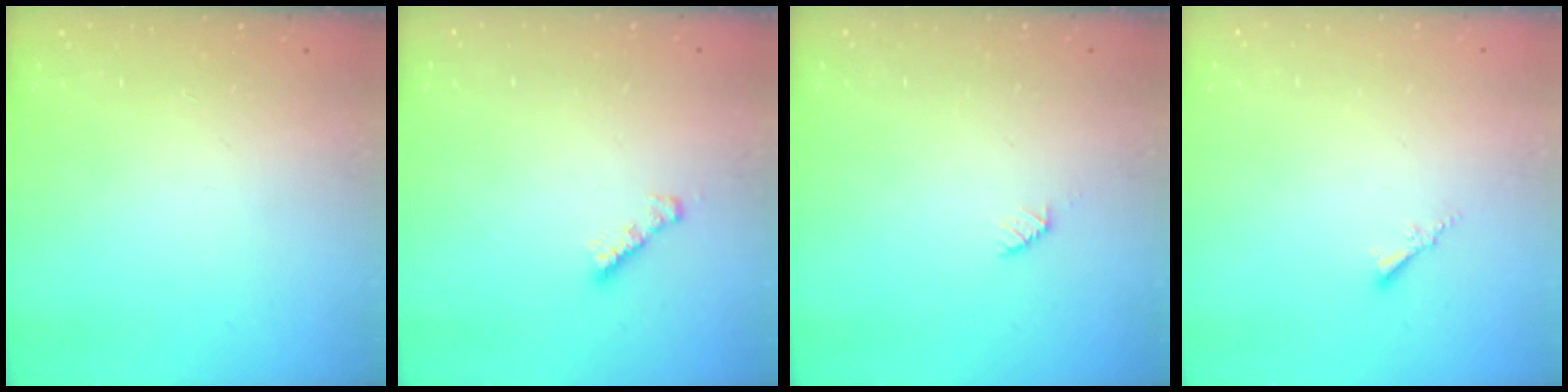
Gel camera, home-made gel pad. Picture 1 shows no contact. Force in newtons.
{"total": 2.7, "press": 2.7, "slide": 0.3}
{"total": 4.3, "press": 4.3, "slide": 0.6}
{"total": 1.8, "press": 1.7, "slide": 0.3}